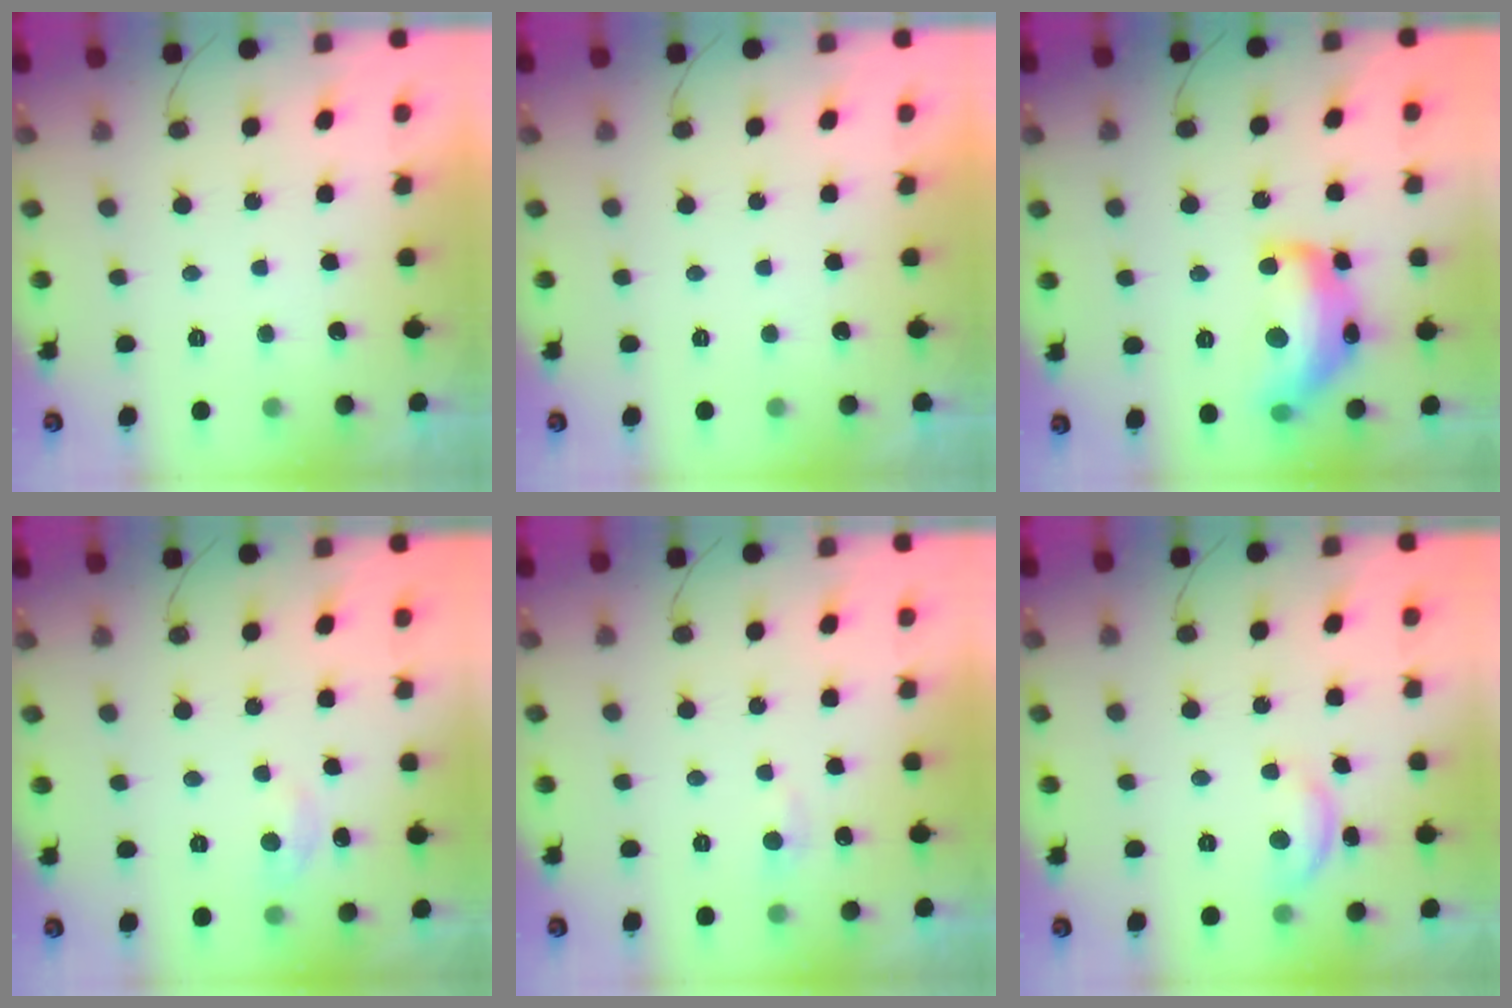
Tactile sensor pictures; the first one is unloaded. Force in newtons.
{"total": 0.0}
{"total": 16.4, "press": 16.4, "slide": 1.0}
{"total": 3.9, "press": 3.8, "slide": 0.5}
{"total": 4.1, "press": 4.1, "slide": 0.6}
{"total": 8.0, "press": 8.0, "slide": 0.4}